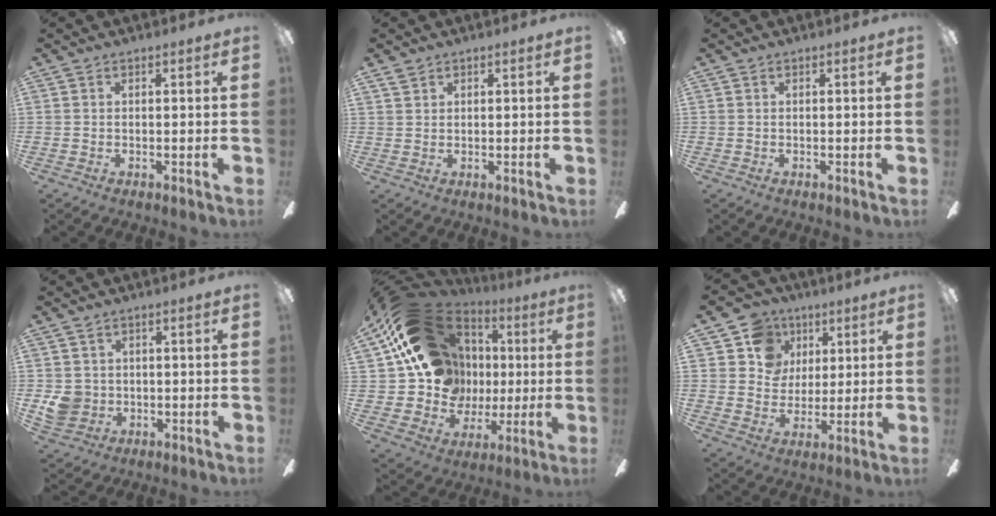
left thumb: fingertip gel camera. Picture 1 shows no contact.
{"total": 1.7, "force": [1.2, 1.0, 0.4], "torque": [-0.009, -0.001, 0.024]}
{"total": 0.0}
{"total": 5.4, "force": [0.0, 5.1, 1.7], "torque": [-0.036, 0.007, 0.002]}
{"total": 23.1, "force": [6.4, 18.6, 12.1], "torque": [-0.236, -0.027, 0.145]}
{"total": 10.7, "force": [4.9, 9.3, 2.4], "torque": [-0.048, -0.018, 0.095]}